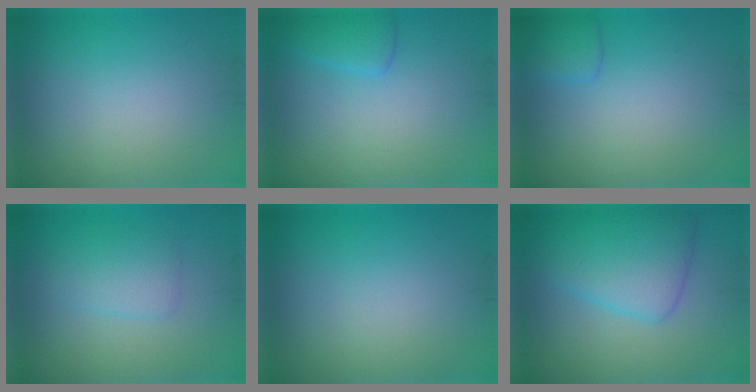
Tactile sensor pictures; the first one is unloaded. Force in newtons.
{"total": 1.8, "press": 1.8, "slide": 0.2}
{"total": 1.7, "press": 1.7, "slide": 0.1}
{"total": 2.3, "press": 2.3, "slide": 0.1}
{"total": 0.0}
{"total": 5.4, "press": 5.4, "slide": 0.1}